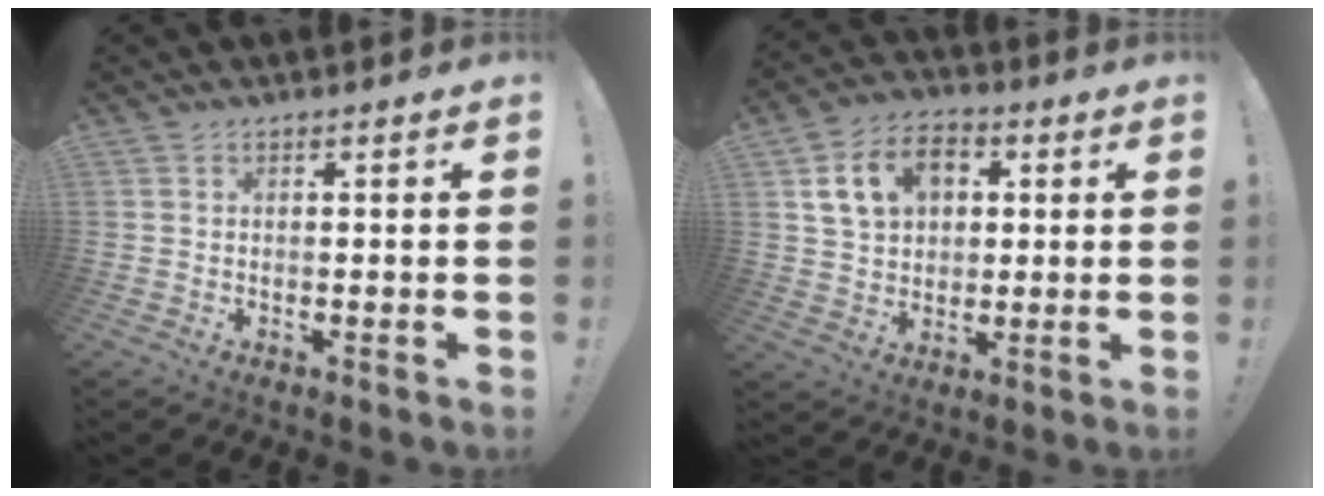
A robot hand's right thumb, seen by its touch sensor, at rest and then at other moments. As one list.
[{"total": 12.9, "force": [4.3, 9.6, 7.3], "torque": [-0.111, -0.001, 0.086]}]